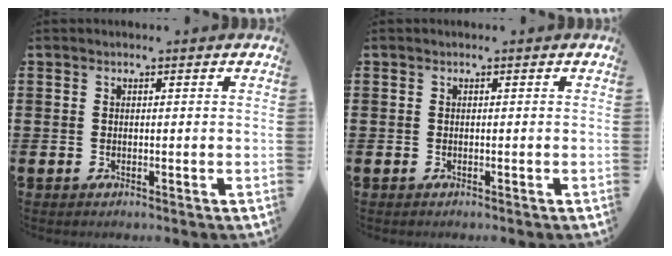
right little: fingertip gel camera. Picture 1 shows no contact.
{"total": 0.0}